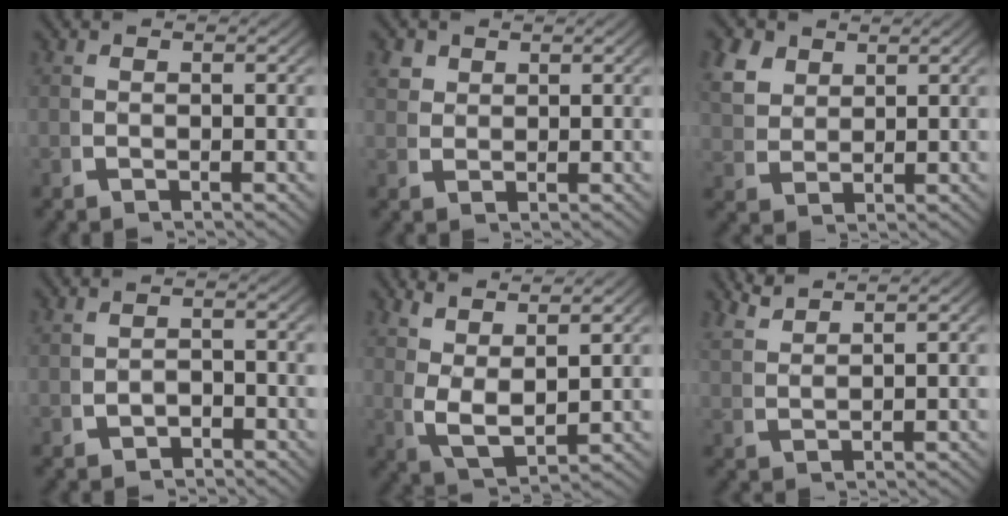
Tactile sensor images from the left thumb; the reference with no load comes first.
{"total": 2.2, "force": [1.6, 1.3, 0.8], "torque": [-0.013, -0.001, 0.035]}
{"total": 4.9, "force": [2.8, 3.2, 2.4], "torque": [-0.051, -0.001, 0.058]}
{"total": 1.3, "force": [-0.9, 0.8, 0.4], "torque": [-0.011, -0.007, -0.010]}
{"total": 5.3, "force": [1.2, 3.1, 4.1], "torque": [-0.103, -0.028, 0.040]}
{"total": 3.2, "force": [3.2, -0.1, 0.5], "torque": [-0.005, 0.010, 0.065]}